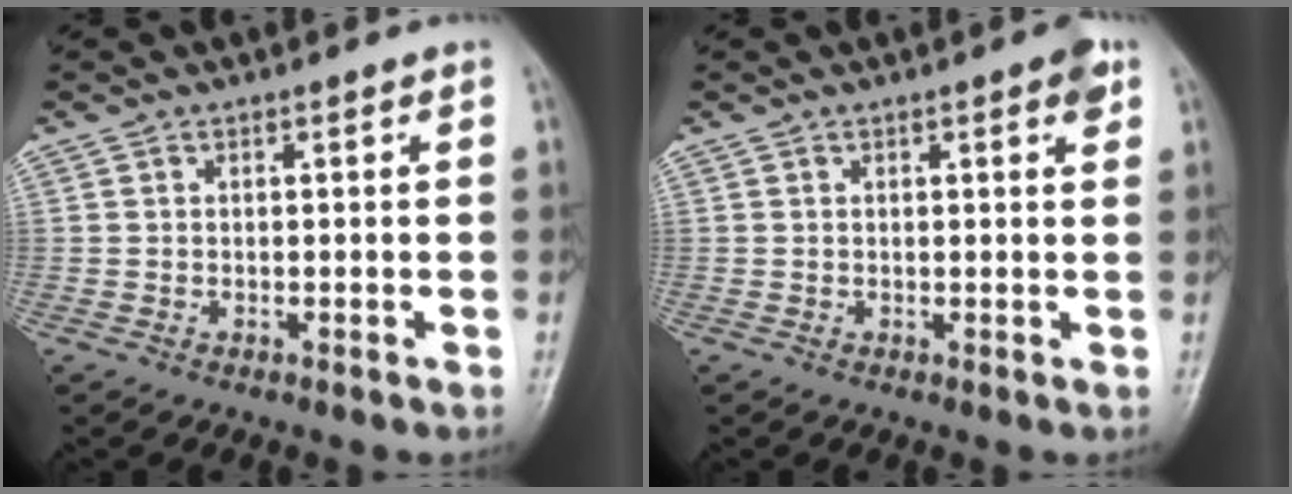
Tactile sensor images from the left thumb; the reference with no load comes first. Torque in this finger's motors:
{"motor_torque": [0.26, 0.14, 0.34, -0.01, 0.00]}